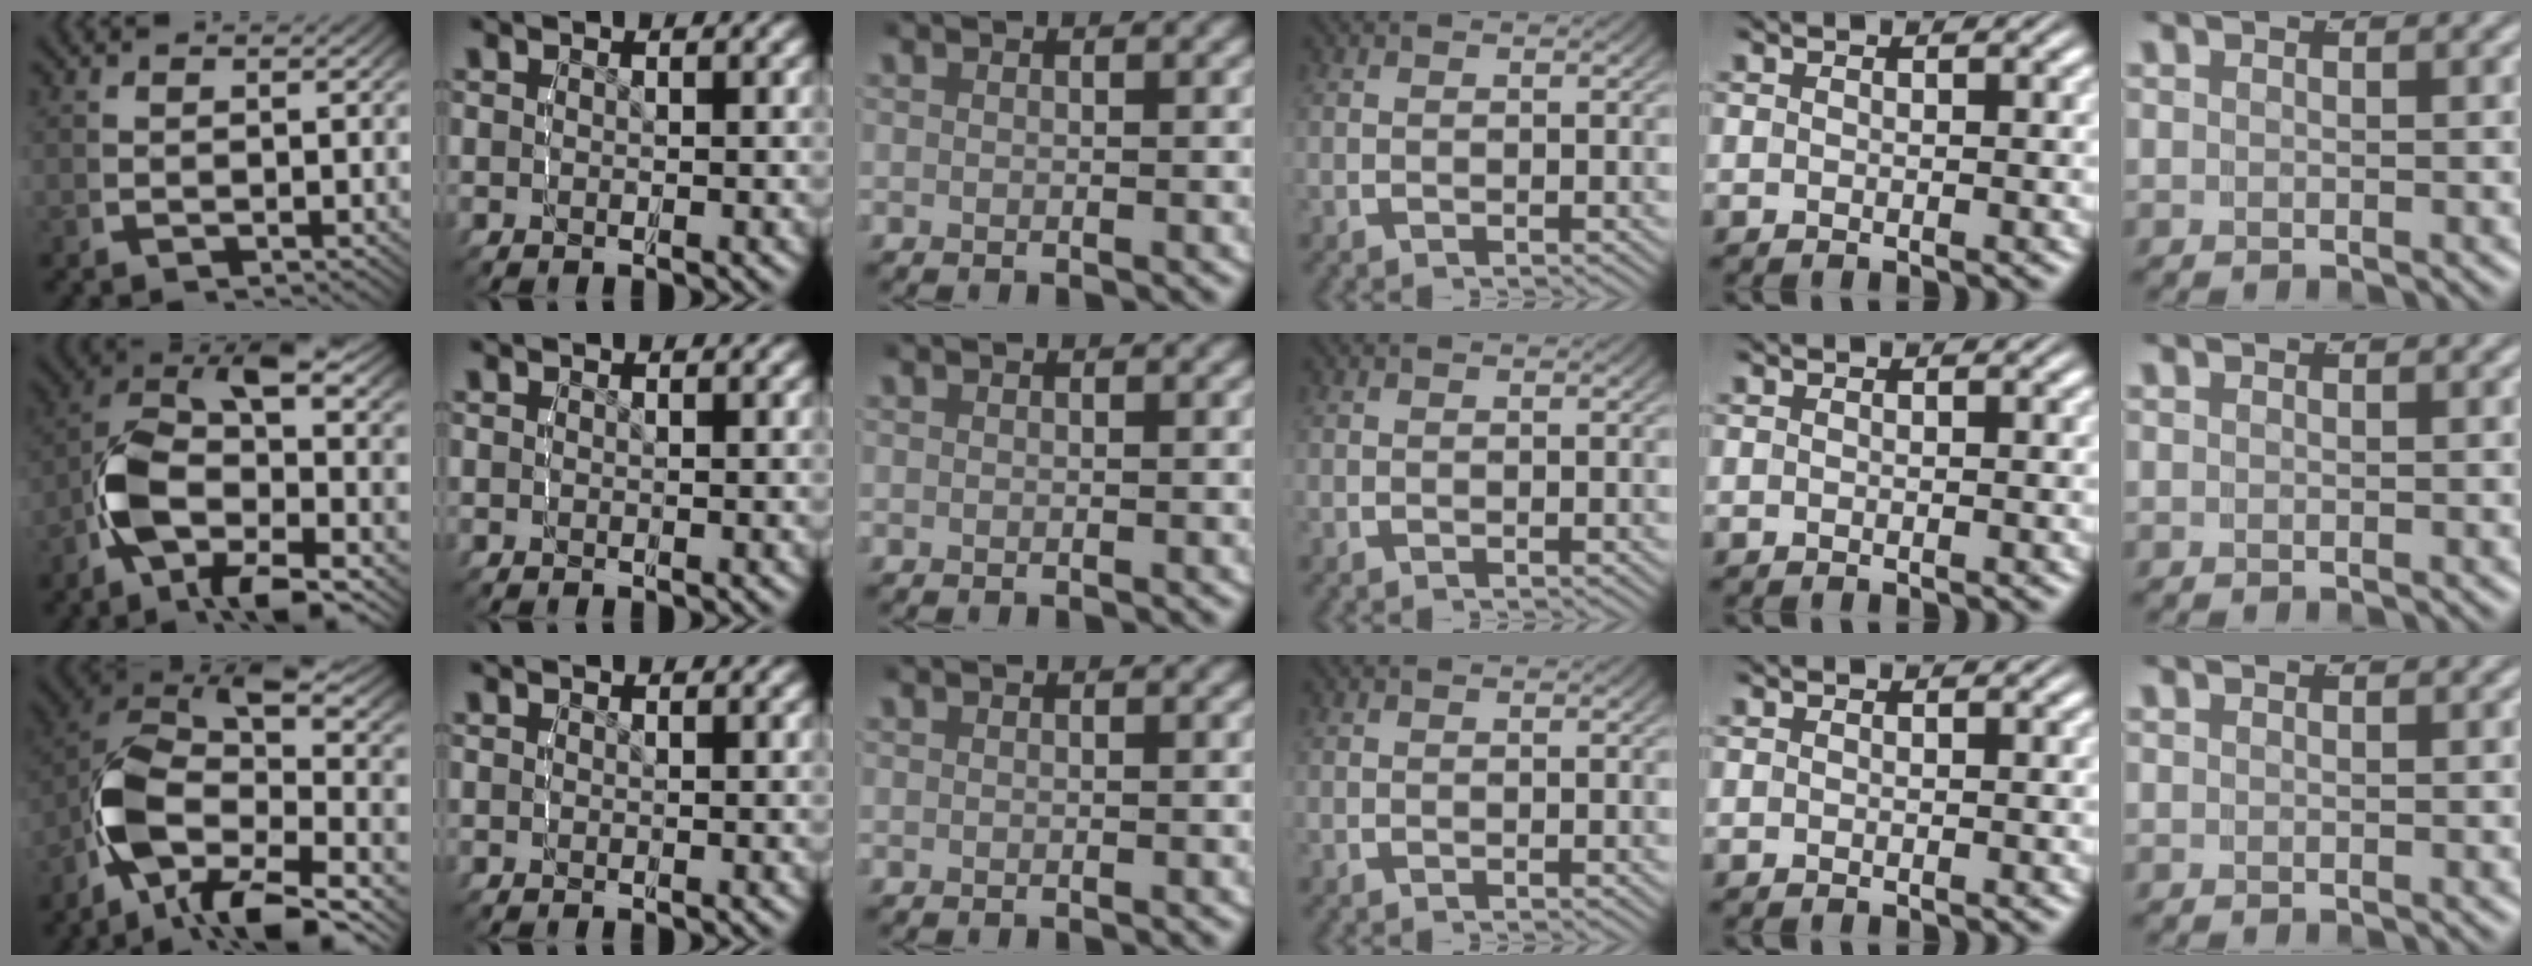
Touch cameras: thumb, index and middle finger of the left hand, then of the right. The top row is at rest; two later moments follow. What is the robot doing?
{"motion": "lift_and_place", "object": "glasses"}